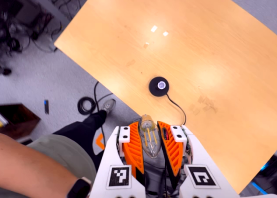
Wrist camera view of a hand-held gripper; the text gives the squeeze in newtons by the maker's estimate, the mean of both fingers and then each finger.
{"total": 20.4, "left": 22.5, "right": 18.2}